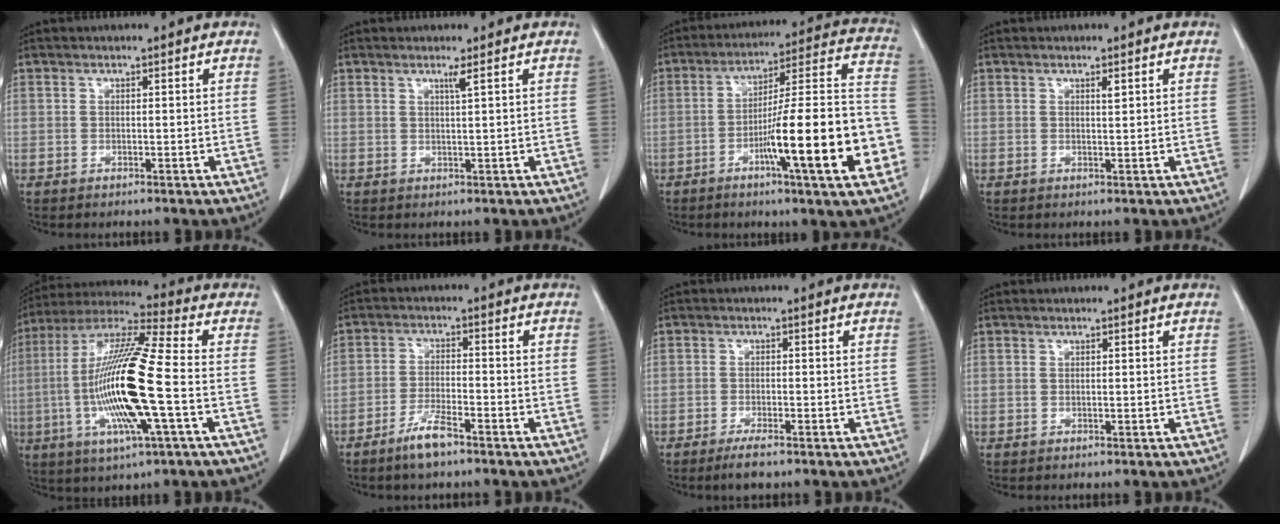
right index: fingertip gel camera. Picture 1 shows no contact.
{"total": 1.3, "force": [0.7, -0.5, 0.9], "torque": [-0.028, -0.008, 0.017]}
{"total": 21.1, "force": [-7.0, 0.8, 19.9], "torque": [-0.246, 0.009, -0.106]}
{"total": 0.9, "force": [0.5, 0.0, 0.7], "torque": [-0.014, -0.003, 0.008]}
{"total": 18.5, "force": [-3.5, 1.2, 18.1], "torque": [-0.373, -0.009, -0.070]}
{"total": 5.1, "force": [-3.8, 0.7, 3.3], "torque": [-0.065, -0.004, -0.072]}
{"total": 3.1, "force": [-2.3, 0.4, 1.9], "torque": [-0.038, -0.004, -0.042]}
{"total": 0.0}